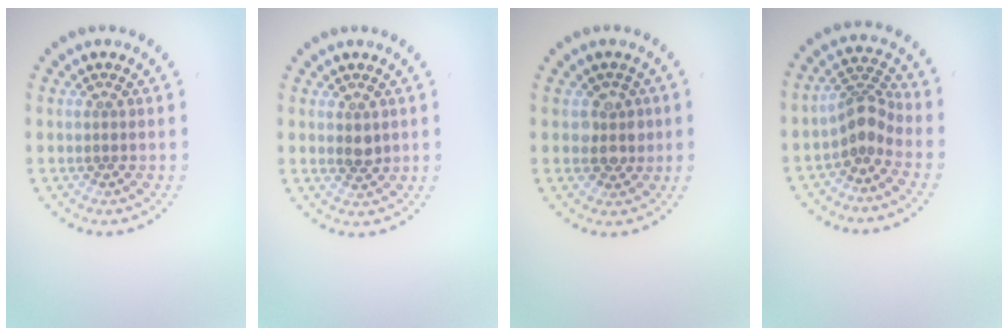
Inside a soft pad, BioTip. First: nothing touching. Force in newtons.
{"total": 1.2, "press": 1.2, "slide": 0.3}
{"total": 2.3, "press": 2.1, "slide": 1.0}
{"total": 2.8, "press": 2.1, "slide": 1.9}